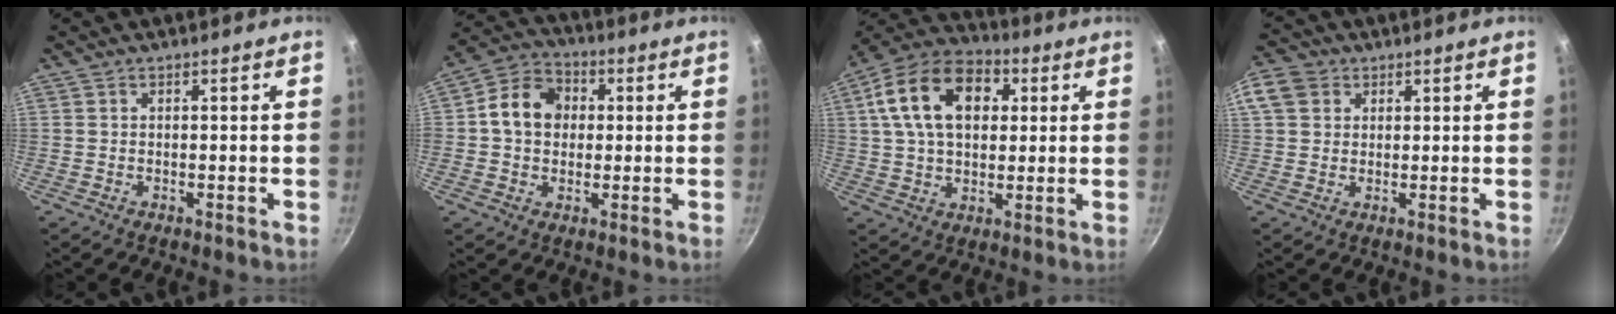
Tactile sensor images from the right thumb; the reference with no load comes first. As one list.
[{"total": 10.1, "force": [1.0, 8.4, 5.6], "torque": [-0.067, 0.016, -0.003]}, {"total": 17.7, "force": [4.8, 11.7, 12.5], "torque": [-0.199, 0.016, 0.067]}, {"total": 7.4, "force": [2.6, 6.0, 3.5], "torque": [-0.060, 0.006, 0.036]}]